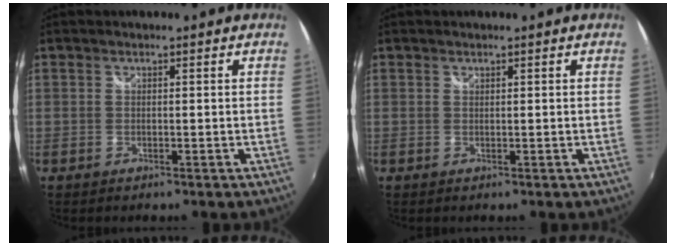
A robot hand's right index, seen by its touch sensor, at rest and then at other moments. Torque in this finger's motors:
{"motor_torque": [0.26, 0.04, -0.02, 0.00]}